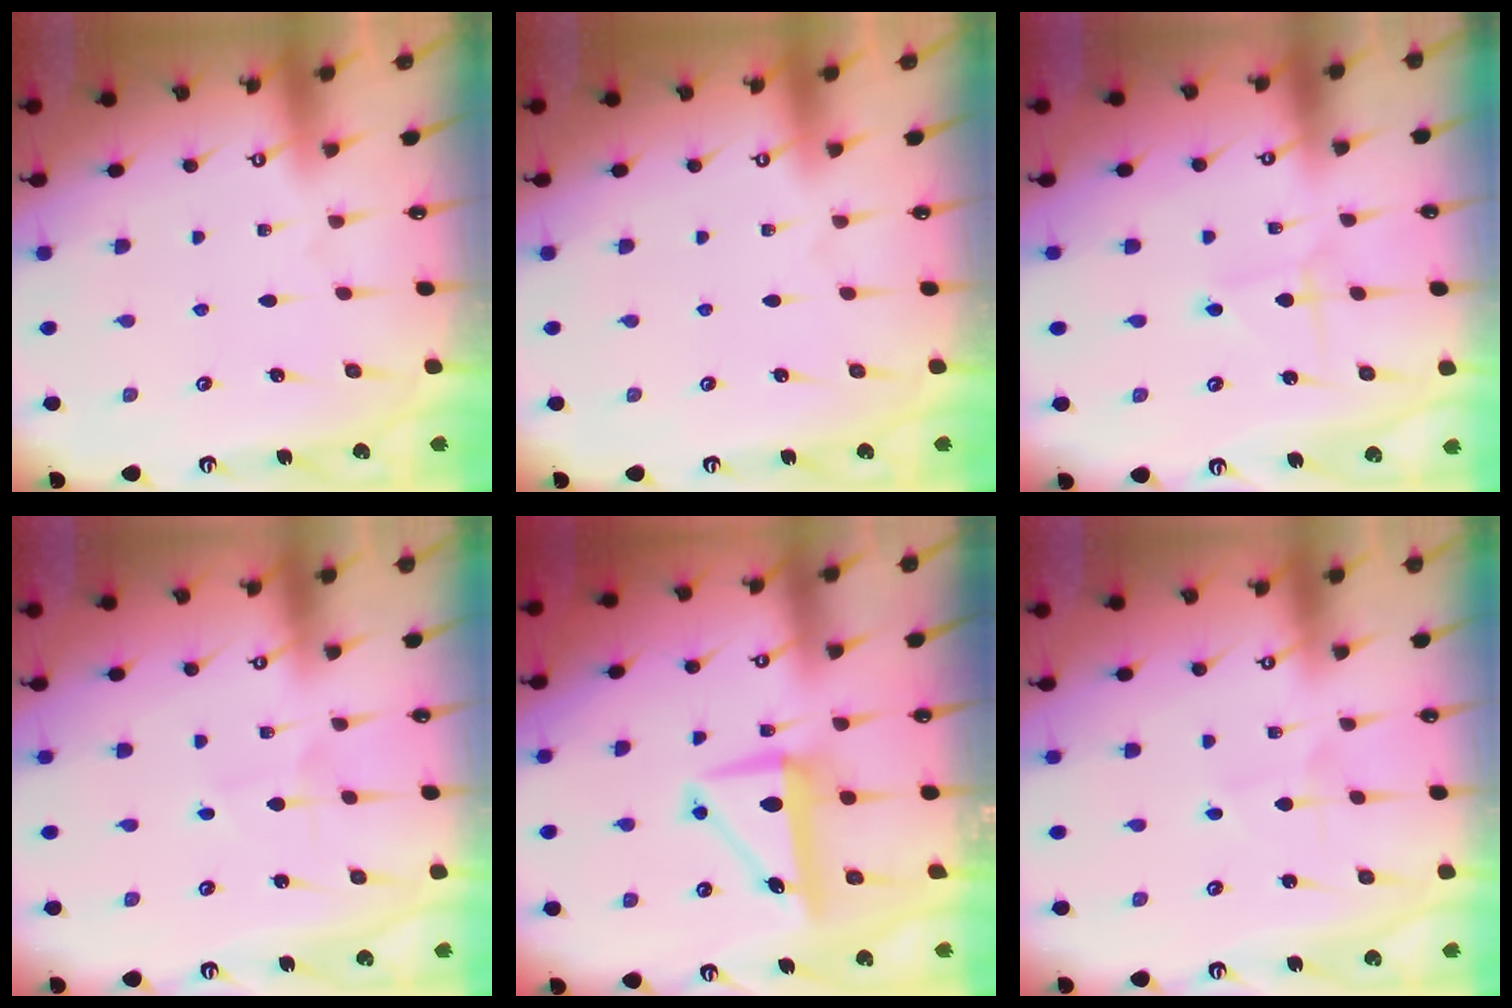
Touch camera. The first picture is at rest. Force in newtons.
{"total": 0.0}
{"total": 1.4, "press": 1.4, "slide": 0.1}
{"total": 1.1, "press": 1.1, "slide": 0.1}
{"total": 7.4, "press": 7.0, "slide": 2.2}
{"total": 1.1, "press": 1.1, "slide": 0.1}